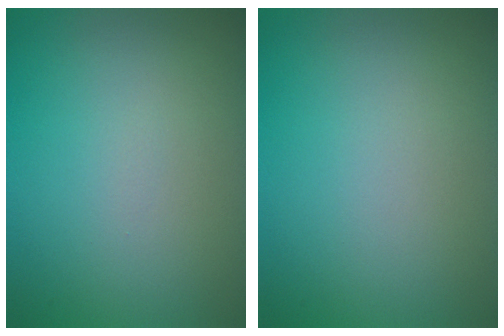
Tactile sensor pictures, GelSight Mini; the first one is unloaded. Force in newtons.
{"total": 0.0}